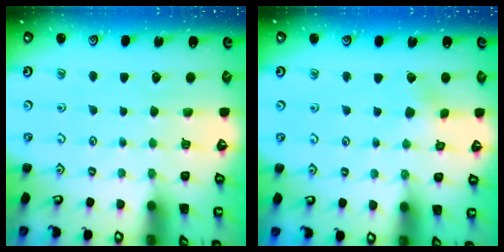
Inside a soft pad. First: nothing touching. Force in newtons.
{"total": 2.7, "press": 2.7, "slide": 0.3}